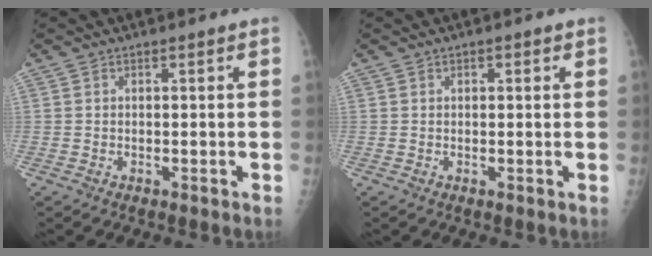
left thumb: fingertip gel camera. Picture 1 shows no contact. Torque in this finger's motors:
{"motor_torque": [-0.17, 0.03, -0.08, -0.09, -0.04]}